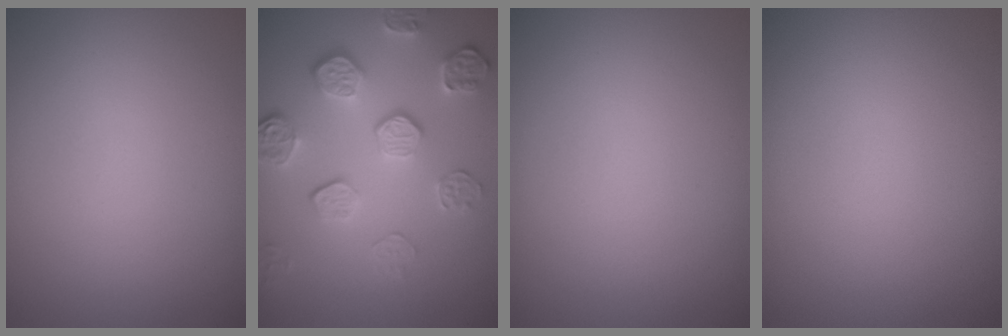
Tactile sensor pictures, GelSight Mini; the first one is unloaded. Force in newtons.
{"total": 5.3, "press": 3.7, "slide": 3.7}
{"total": 0.0}
{"total": 0.0}